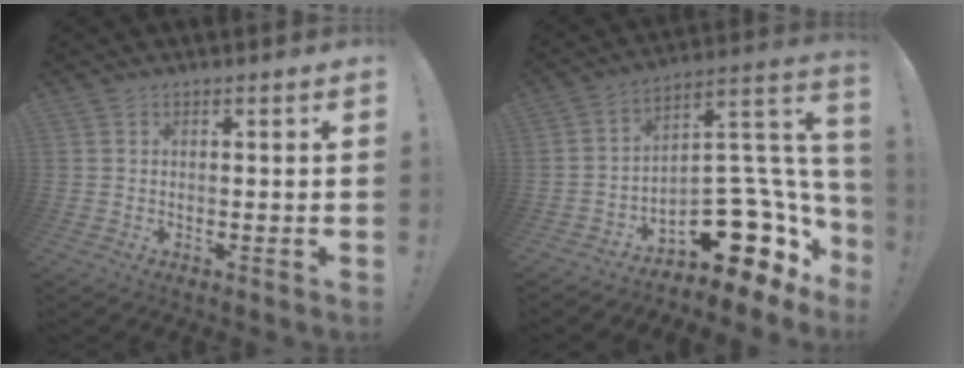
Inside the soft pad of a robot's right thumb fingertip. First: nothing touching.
{"total": 16.1, "force": [-6.6, 9.3, 11.4], "torque": [-0.112, 0.019, -0.096]}